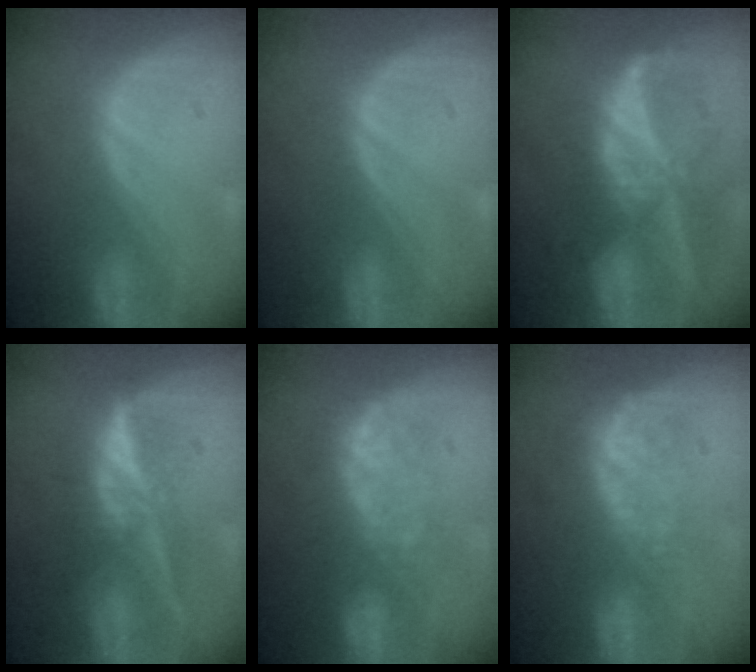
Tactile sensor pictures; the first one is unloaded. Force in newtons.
{"total": 0.0}
{"total": 9.4, "press": 8.1, "slide": 4.7}
{"total": 6.1, "press": 5.7, "slide": 2.1}
{"total": 7.8, "press": 7.5, "slide": 2.2}
{"total": 8.7, "press": 7.3, "slide": 4.6}